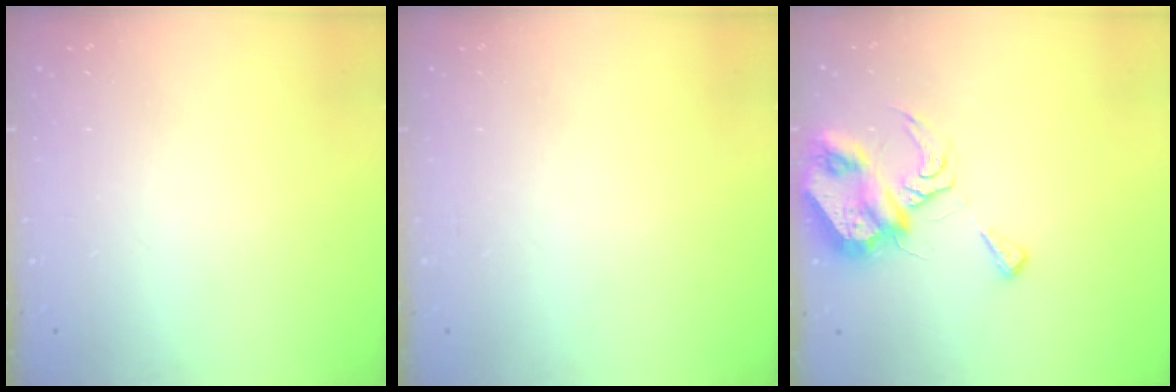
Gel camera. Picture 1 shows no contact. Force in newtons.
{"total": 0.0}
{"total": 9.0, "press": 8.9, "slide": 1.3}